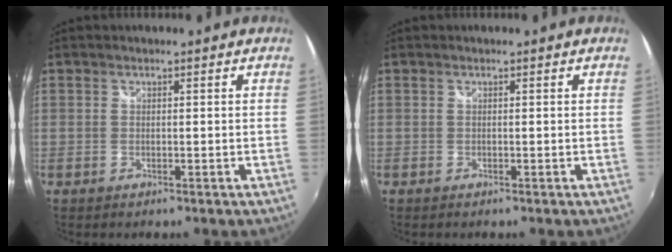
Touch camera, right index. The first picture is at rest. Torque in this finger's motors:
{"motor_torque": [0.00, 0.00, 0.01, 0.00]}